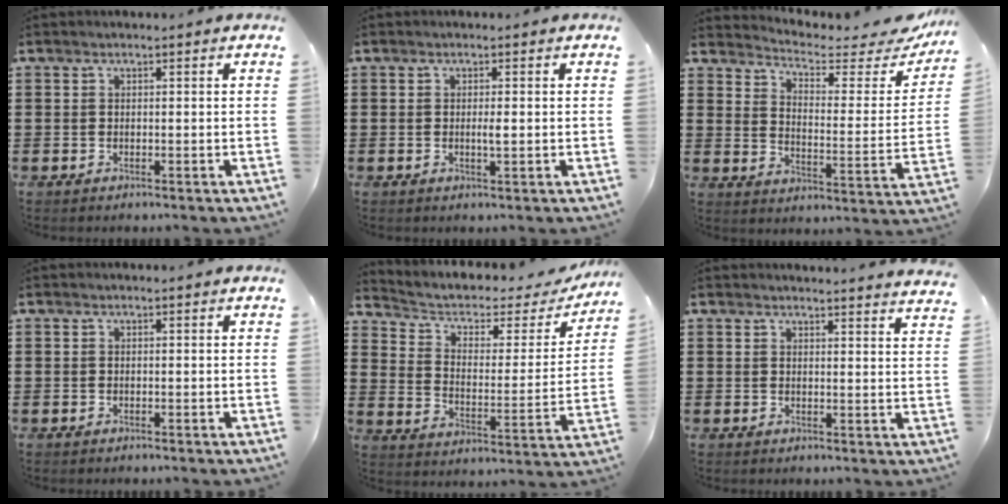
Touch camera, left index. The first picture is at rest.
{"total": 1.5, "force": [0.0, 0.2, 1.5], "torque": [-0.028, -0.004, 0.000]}
{"total": 3.8, "force": [3.3, 0.9, 1.7], "torque": [-0.046, -0.029, 0.049]}
{"total": 0.0}
{"total": 3.7, "force": [2.2, 2.1, 2.1], "torque": [-0.056, -0.013, 0.029]}
{"total": 2.7, "force": [2.7, -0.4, 0.1], "torque": [-0.002, -0.016, 0.050]}